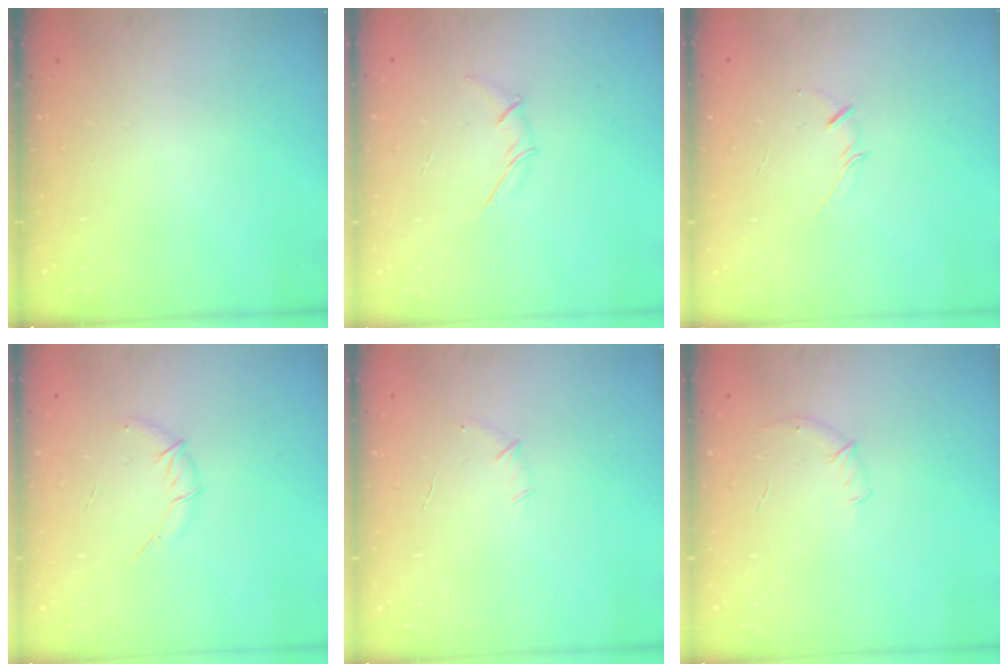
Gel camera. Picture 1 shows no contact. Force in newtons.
{"total": 3.4, "press": 3.3, "slide": 0.8}
{"total": 2.5, "press": 2.4, "slide": 0.5}
{"total": 6.2, "press": 6.0, "slide": 1.5}
{"total": 4.3, "press": 4.2, "slide": 1.1}
{"total": 6.2, "press": 6.0, "slide": 1.6}